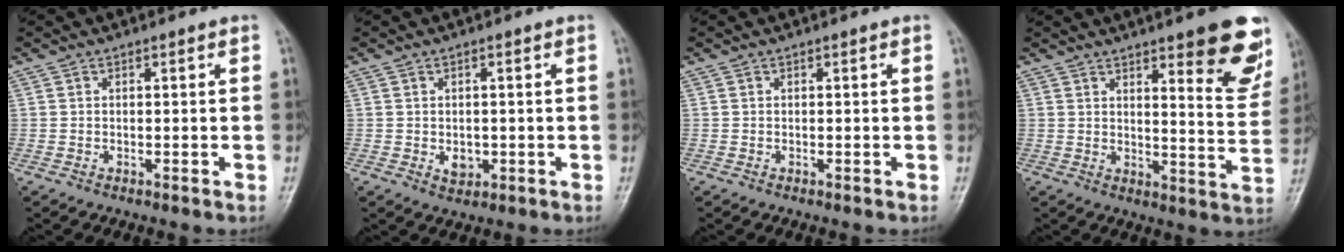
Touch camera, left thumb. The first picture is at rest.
{"total": 2.7, "force": [-0.4, 2.0, 1.7], "torque": [-0.016, 0.000, 0.000]}
{"total": 0.0}
{"total": 14.8, "force": [8.4, 3.8, 11.6], "torque": [-0.105, -0.049, 0.112]}